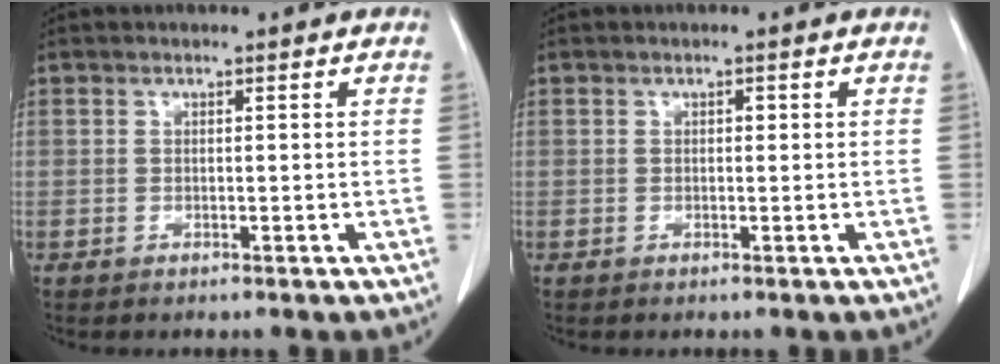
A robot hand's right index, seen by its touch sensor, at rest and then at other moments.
{"total": 0.5, "force": [0.1, 0.3, 0.4], "torque": [-0.005, 0.002, 0.001]}